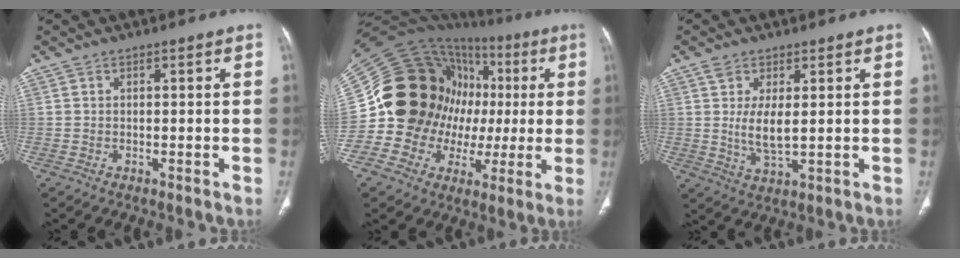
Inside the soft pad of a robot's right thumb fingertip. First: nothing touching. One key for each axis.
{"total": 26.0, "fx": 1.8, "fy": 20.9, "fz": 15.3, "tx": -0.196, "ty": 0.062, "tz": 0.042}
{"total": 5.9, "fx": 0.9, "fy": 2.5, "fz": 5.2, "tx": -0.102, "ty": -0.012, "tz": 0.022}